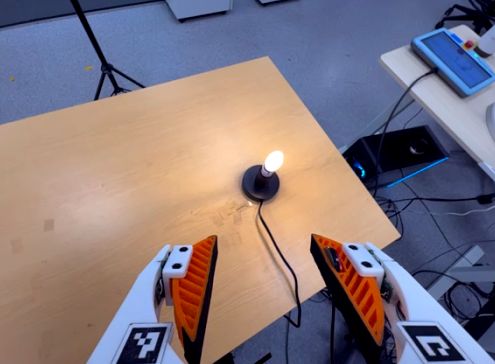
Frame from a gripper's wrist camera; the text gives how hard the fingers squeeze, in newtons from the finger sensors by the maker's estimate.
{"total": 0.0}